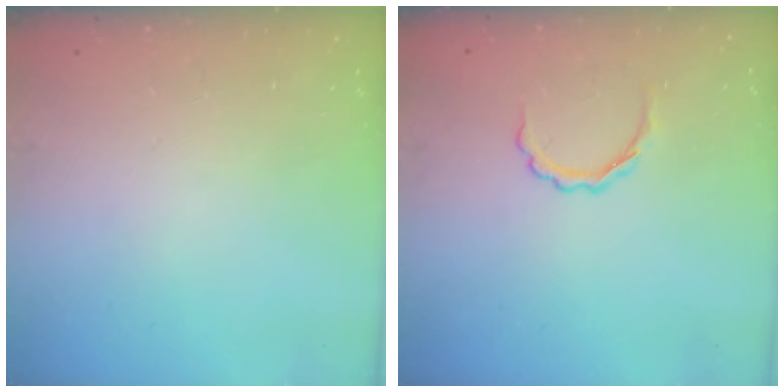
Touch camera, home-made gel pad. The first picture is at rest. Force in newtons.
{"total": 4.1, "press": 4.1, "slide": 0.7}